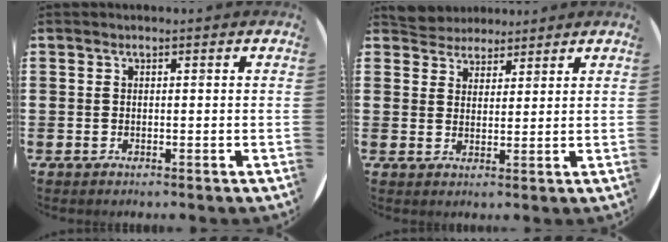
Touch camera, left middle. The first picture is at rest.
{"total": 3.6, "force": [3.3, 1.3, -0.5], "torque": [-0.003, -0.004, 0.064]}